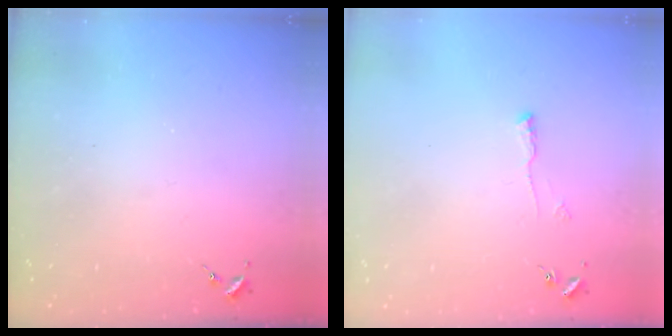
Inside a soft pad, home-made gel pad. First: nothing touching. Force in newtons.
{"total": 5.6, "press": 5.5, "slide": 0.8}